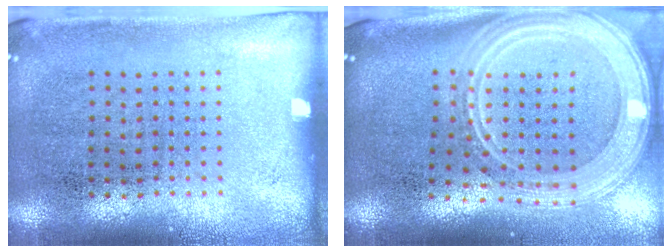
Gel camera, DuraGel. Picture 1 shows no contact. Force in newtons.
{"total": 3.0, "press": 2.5, "slide": 1.8}